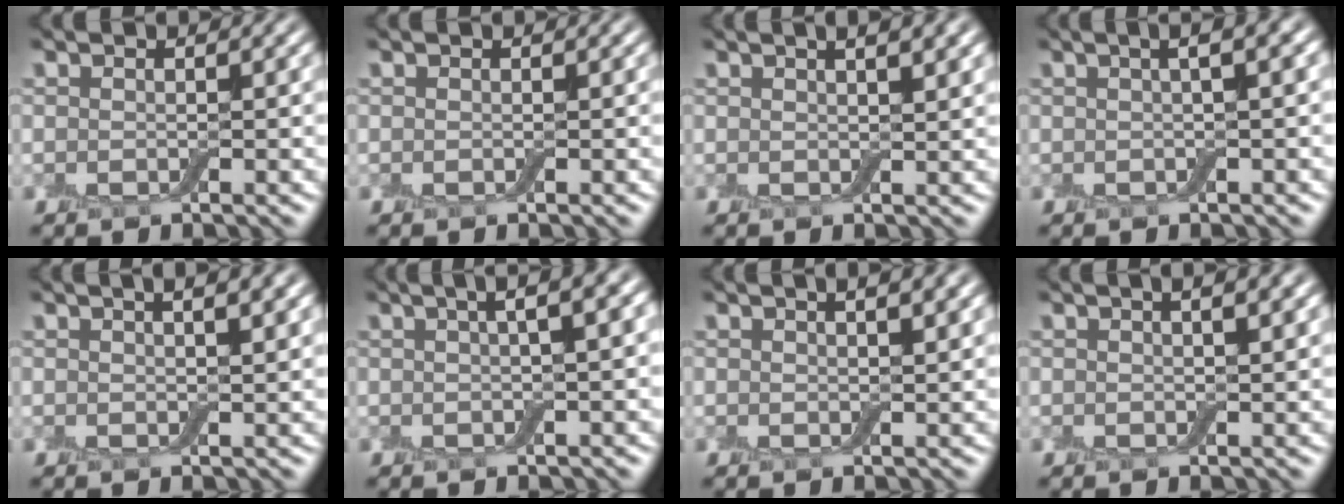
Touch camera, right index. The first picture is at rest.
{"total": 0.0}
{"total": 3.6, "force": [2.0, 1.2, 2.7], "torque": [-0.016, 0.010, 0.013]}
{"total": 4.7, "force": [1.6, 1.9, 4.0], "torque": [-0.034, 0.017, -0.001]}
{"total": 4.4, "force": [2.3, 1.6, 3.4], "torque": [-0.022, 0.016, 0.008]}
{"total": 6.5, "force": [2.3, 2.5, 5.5], "torque": [-0.041, 0.026, 0.009]}
{"total": 3.2, "force": [1.8, 1.0, 2.5], "torque": [-0.018, 0.009, 0.015]}
{"total": 3.6, "force": [1.8, 1.2, 2.9], "torque": [-0.017, 0.007, 0.010]}